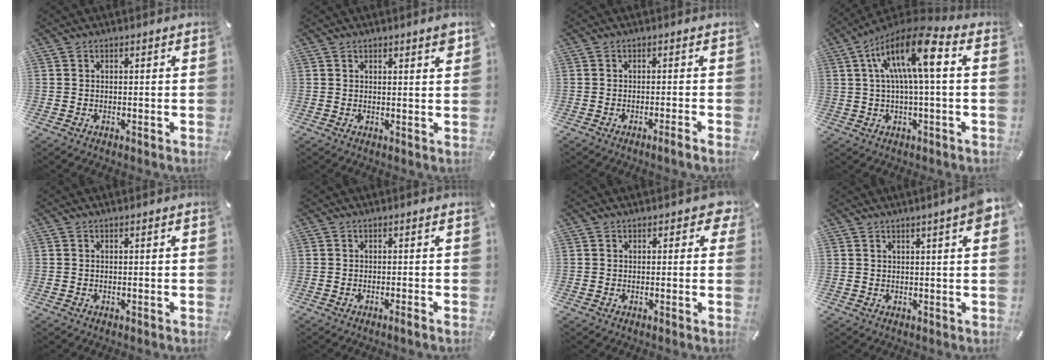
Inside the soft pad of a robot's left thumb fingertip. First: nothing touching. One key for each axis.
{"total": 2.0, "fx": 1.6, "fy": 0.3, "fz": 1.2, "tx": -0.009, "ty": -0.010, "tz": 0.023}
{"total": 2.4, "fx": -1.0, "fy": -0.1, "fz": 2.2, "tx": -0.034, "ty": -0.006, "tz": -0.018}
{"total": 15.0, "fx": 3.4, "fy": 4.4, "fz": 13.9, "tx": -0.267, "ty": 0.002, "tz": 0.053}
{"total": 0.0}
{"total": 1.7, "fx": -0.6, "fy": -0.1, "fz": 1.6, "tx": -0.023, "ty": -0.005, "tz": -0.010}
{"total": 2.4, "fx": 1.0, "fy": 1.5, "fz": 1.6, "tx": -0.009, "ty": -0.002, "tz": 0.011}
{"total": 4.3, "fx": 2.1, "fy": 0.6, "fz": 3.7, "tx": -0.057, "ty": -0.008, "tz": 0.032}